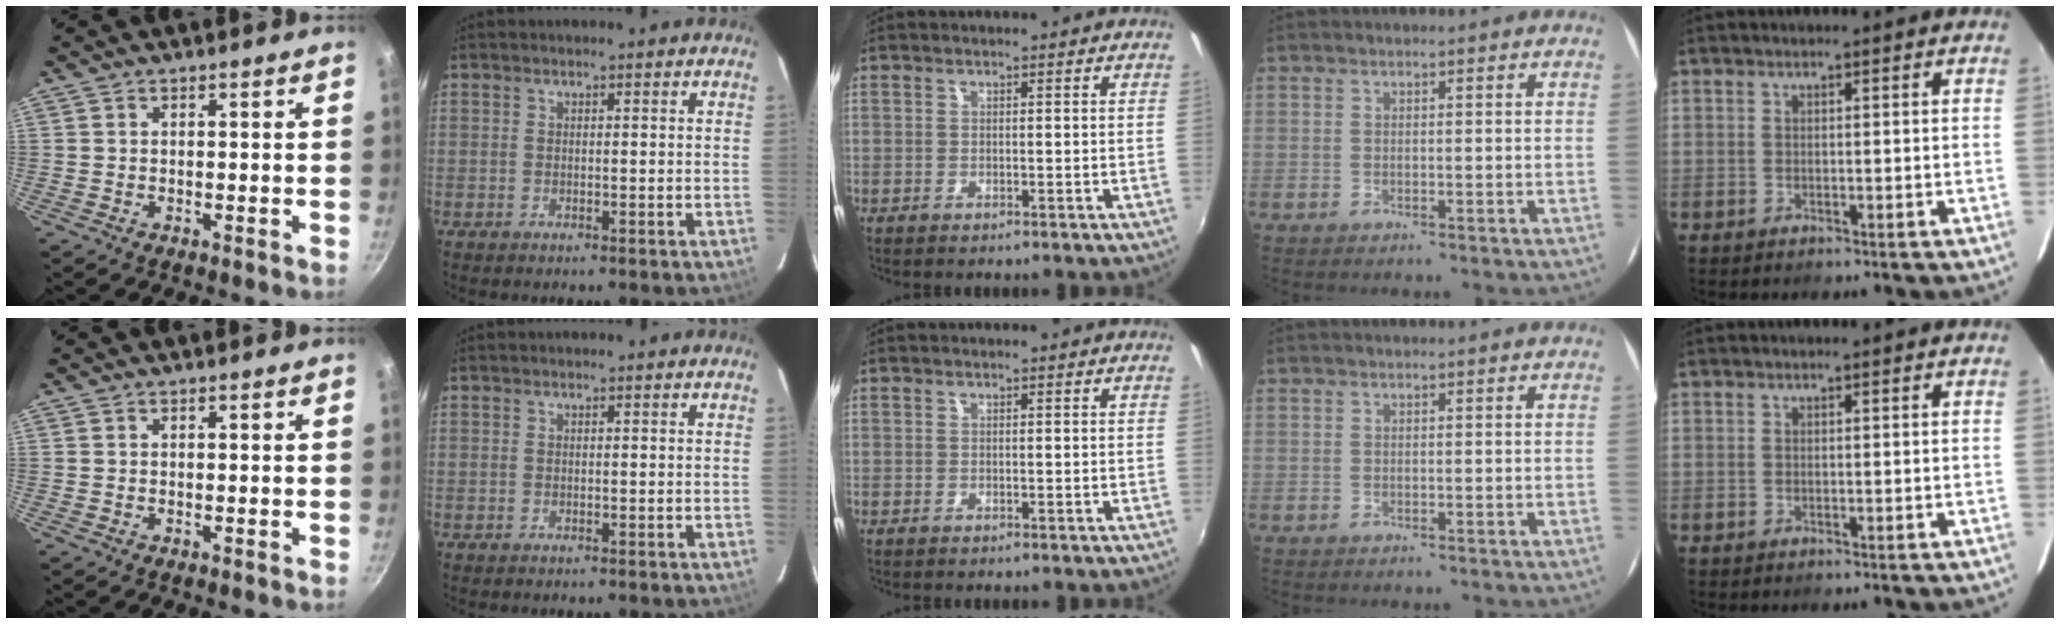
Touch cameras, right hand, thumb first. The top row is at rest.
{}